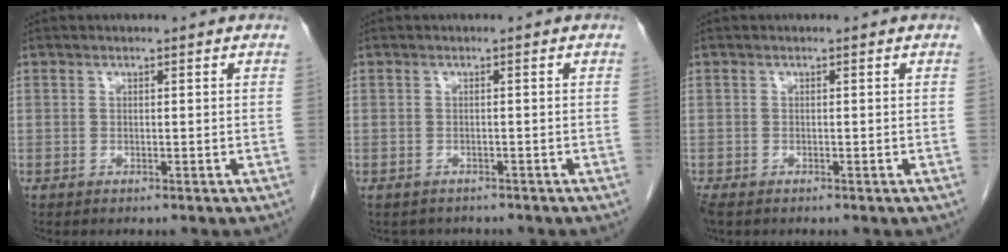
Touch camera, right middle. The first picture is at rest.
{"total": 2.7, "force": [-2.3, 1.3, 0.1], "torque": [-0.004, 0.000, -0.032]}
{"total": 2.3, "force": [-1.7, 1.1, 1.2], "torque": [-0.029, -0.008, -0.028]}